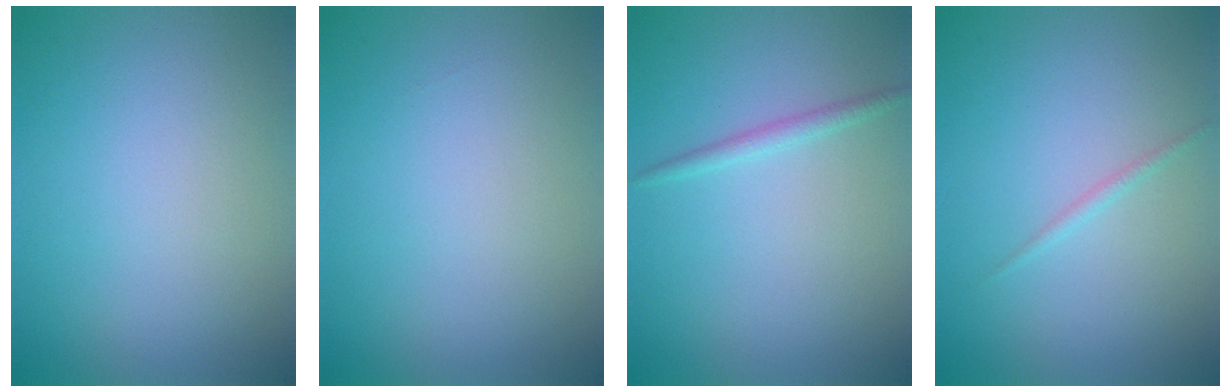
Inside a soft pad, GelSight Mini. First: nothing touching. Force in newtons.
{"total": 0.0}
{"total": 1.2, "press": 1.2, "slide": 0.1}
{"total": 0.7, "press": 0.7, "slide": 0.1}